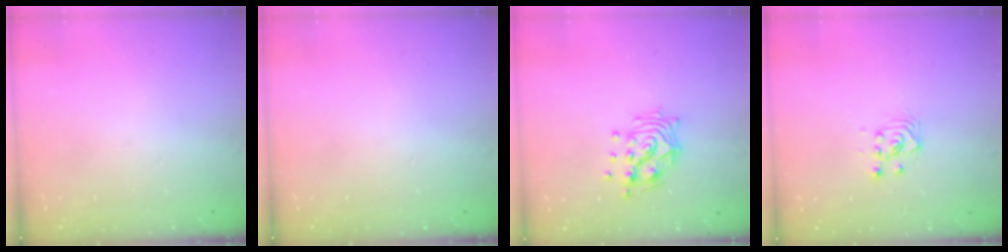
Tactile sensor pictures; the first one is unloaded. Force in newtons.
{"total": 0.0}
{"total": 11.5, "press": 11.5, "slide": 0.8}
{"total": 2.9, "press": 2.9, "slide": 0.6}